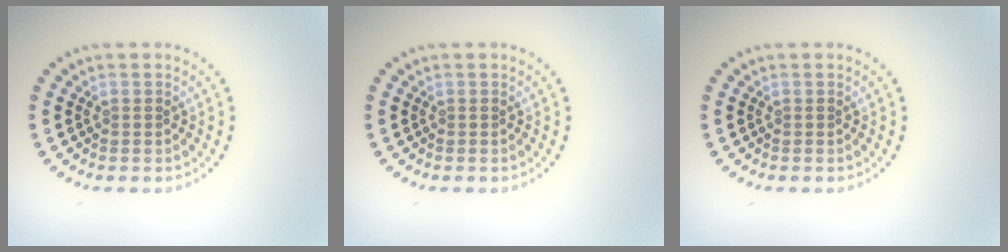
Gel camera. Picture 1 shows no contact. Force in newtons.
{"total": 0.0}
{"total": 0.0}